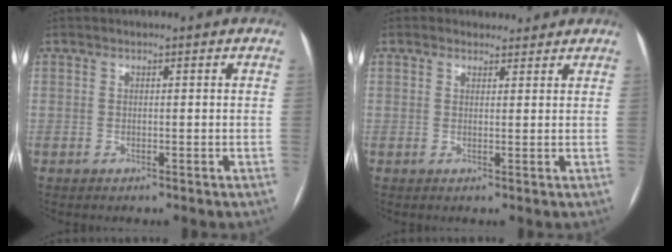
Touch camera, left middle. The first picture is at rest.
{"total": 3.0, "force": [2.5, 1.6, 0.3], "torque": [-0.004, 0.021, 0.036]}